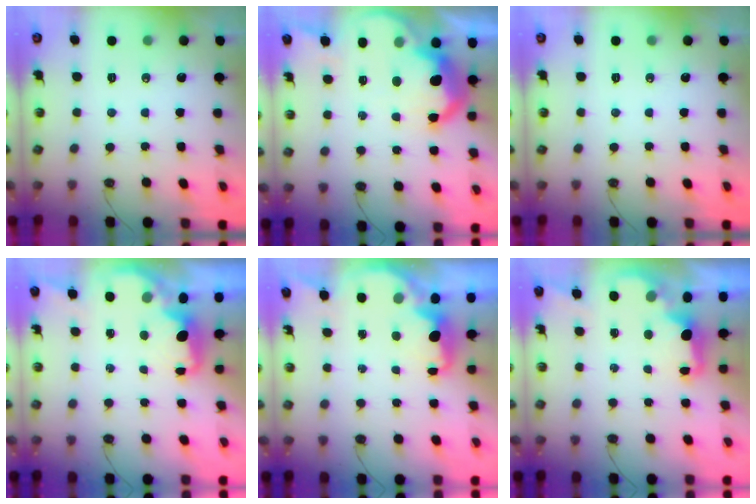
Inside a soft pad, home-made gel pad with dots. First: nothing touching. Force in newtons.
{"total": 12.7, "press": 12.7, "slide": 0.9}
{"total": 0.0}
{"total": 1.6, "press": 1.5, "slide": 0.7}
{"total": 2.3, "press": 2.2, "slide": 0.5}
{"total": 2.3, "press": 2.2, "slide": 0.8}